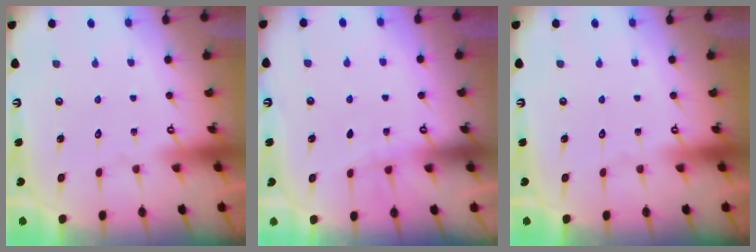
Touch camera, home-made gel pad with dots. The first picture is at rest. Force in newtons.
{"total": 3.0, "press": 2.9, "slide": 0.4}
{"total": 0.0}